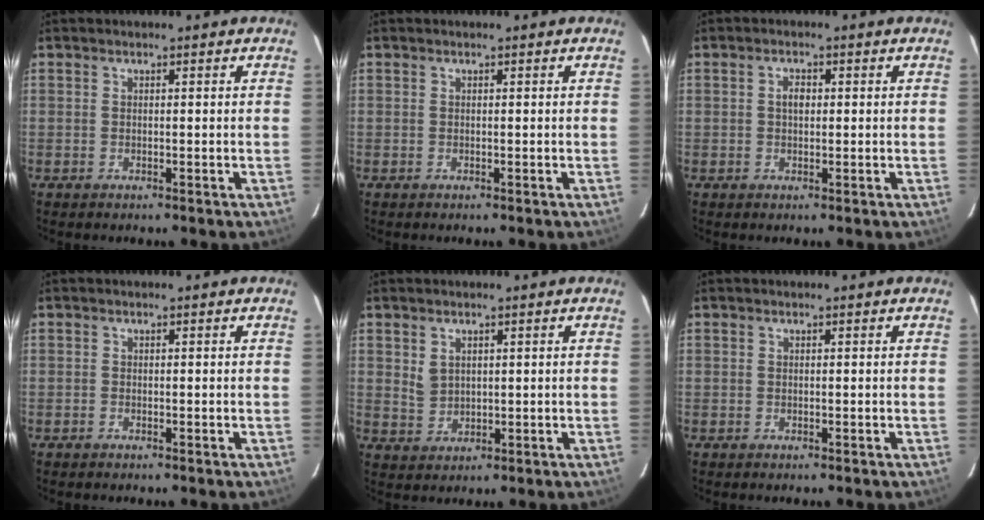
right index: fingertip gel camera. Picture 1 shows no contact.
{"total": 0.0}
{"total": 2.1, "force": [0.3, 1.3, 1.6], "torque": [-0.029, 0.006, 0.004]}
{"total": 0.0}
{"total": 3.5, "force": [1.3, 2.7, 1.7], "torque": [-0.028, 0.001, 0.032]}
{"total": 0.0}